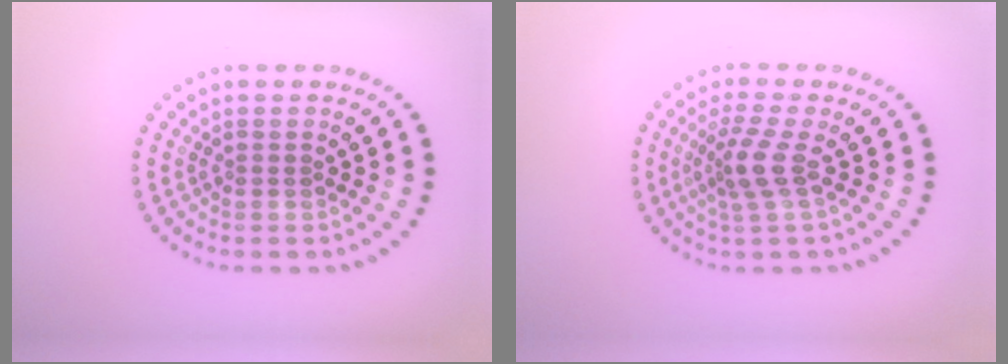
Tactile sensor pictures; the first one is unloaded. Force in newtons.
{"total": 2.9, "press": 2.1, "slide": 2.0}